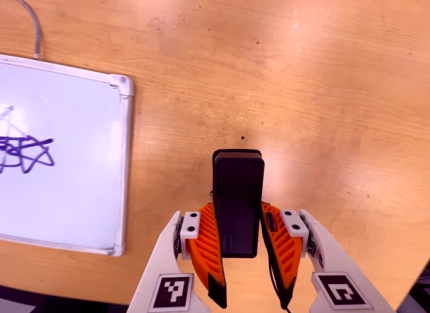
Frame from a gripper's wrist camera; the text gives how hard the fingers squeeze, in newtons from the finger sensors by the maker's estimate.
{"total": 5.5, "left": 3.8, "right": 7.3}